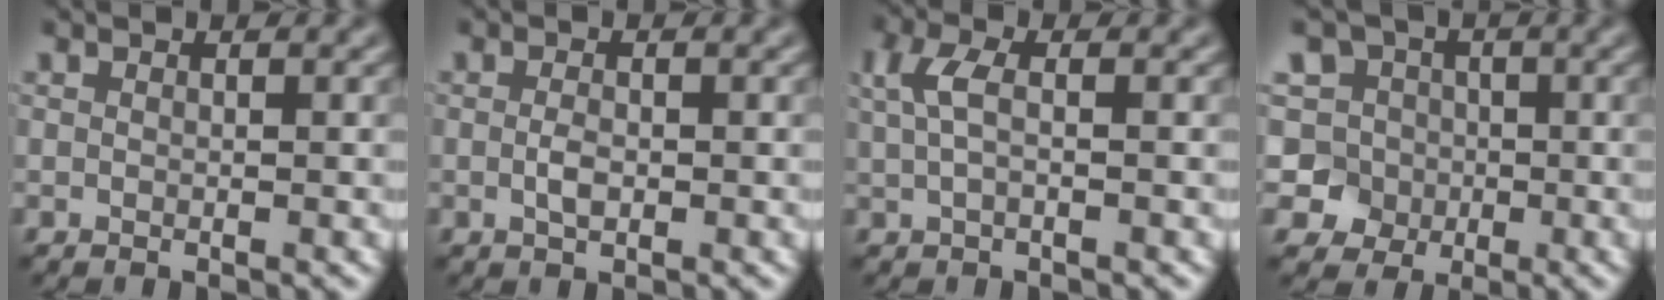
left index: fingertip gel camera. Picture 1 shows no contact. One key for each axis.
{"total": 1.3, "fx": -0.2, "fy": 0.7, "fz": 1.2, "tx": -0.024, "ty": 0.000, "tz": -0.005}
{"total": 2.5, "fx": 0.6, "fy": 0.9, "fz": 2.3, "tx": -0.054, "ty": 0.006, "tz": 0.009}
{"total": 7.3, "fx": 1.5, "fy": 6.7, "fz": 2.3, "tx": -0.028, "ty": 0.024, "tz": -0.005}